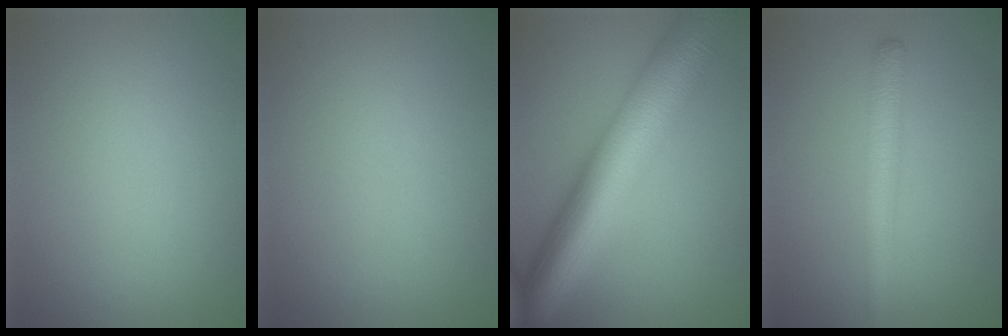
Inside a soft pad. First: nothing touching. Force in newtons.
{"total": 0.0}
{"total": 11.5, "press": 11.5, "slide": 0.2}
{"total": 3.0, "press": 3.0, "slide": 0.2}